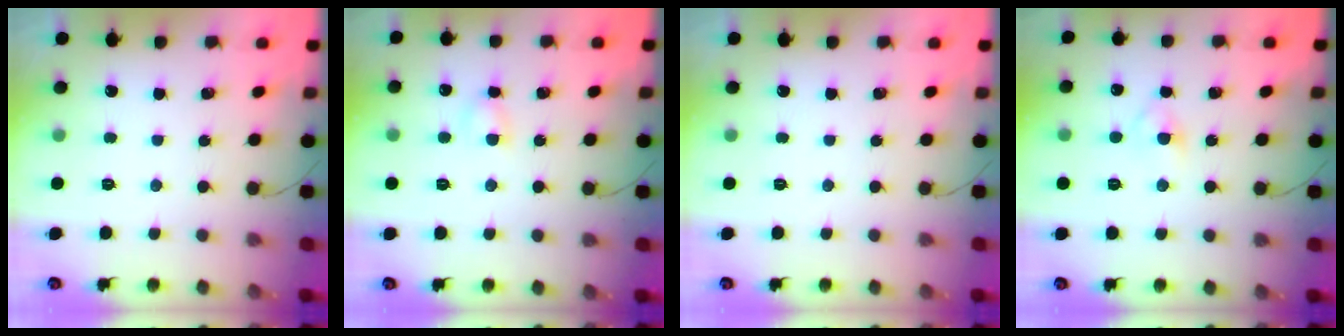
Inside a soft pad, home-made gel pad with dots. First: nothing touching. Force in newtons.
{"total": 3.7, "press": 3.5, "slide": 1.1}
{"total": 0.0}
{"total": 2.8, "press": 2.7, "slide": 0.8}